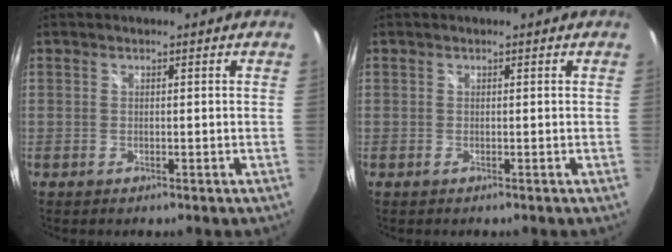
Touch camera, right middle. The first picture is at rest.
{"total": 0.0}